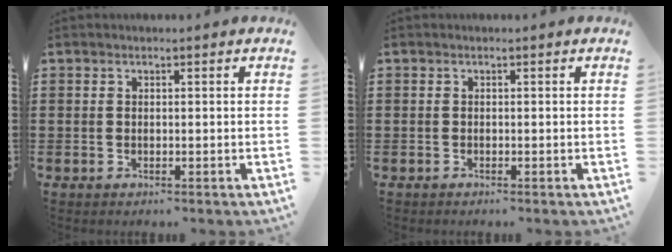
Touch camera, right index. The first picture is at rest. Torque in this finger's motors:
{"motor_torque": [-1.48, 0.66, -1.05, -0.21]}